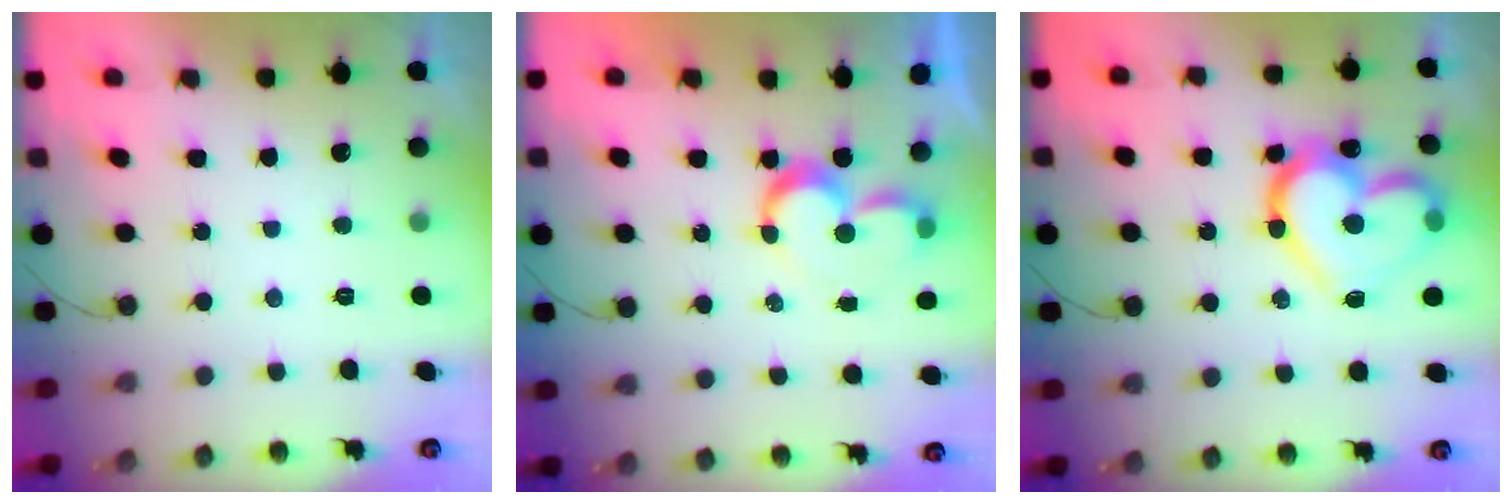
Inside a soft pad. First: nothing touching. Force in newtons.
{"total": 7.8, "press": 7.7, "slide": 0.8}
{"total": 20.0, "press": 19.9, "slide": 2.1}